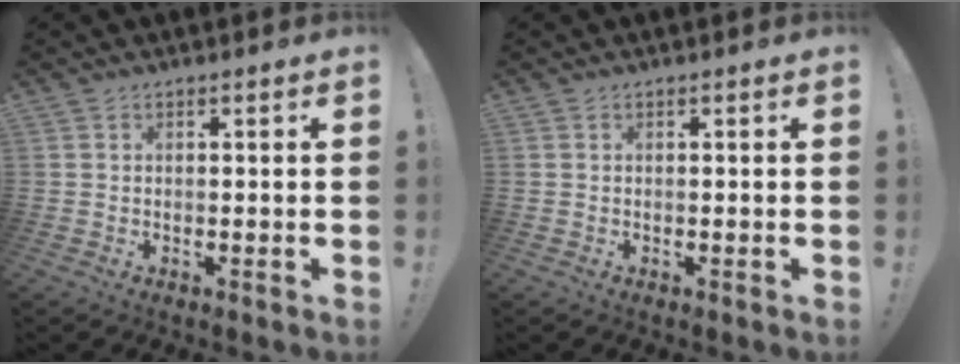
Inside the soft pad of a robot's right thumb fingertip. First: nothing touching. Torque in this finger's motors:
{"motor_torque": [0.00, 0.00, -0.03, 0.03, 0.05]}